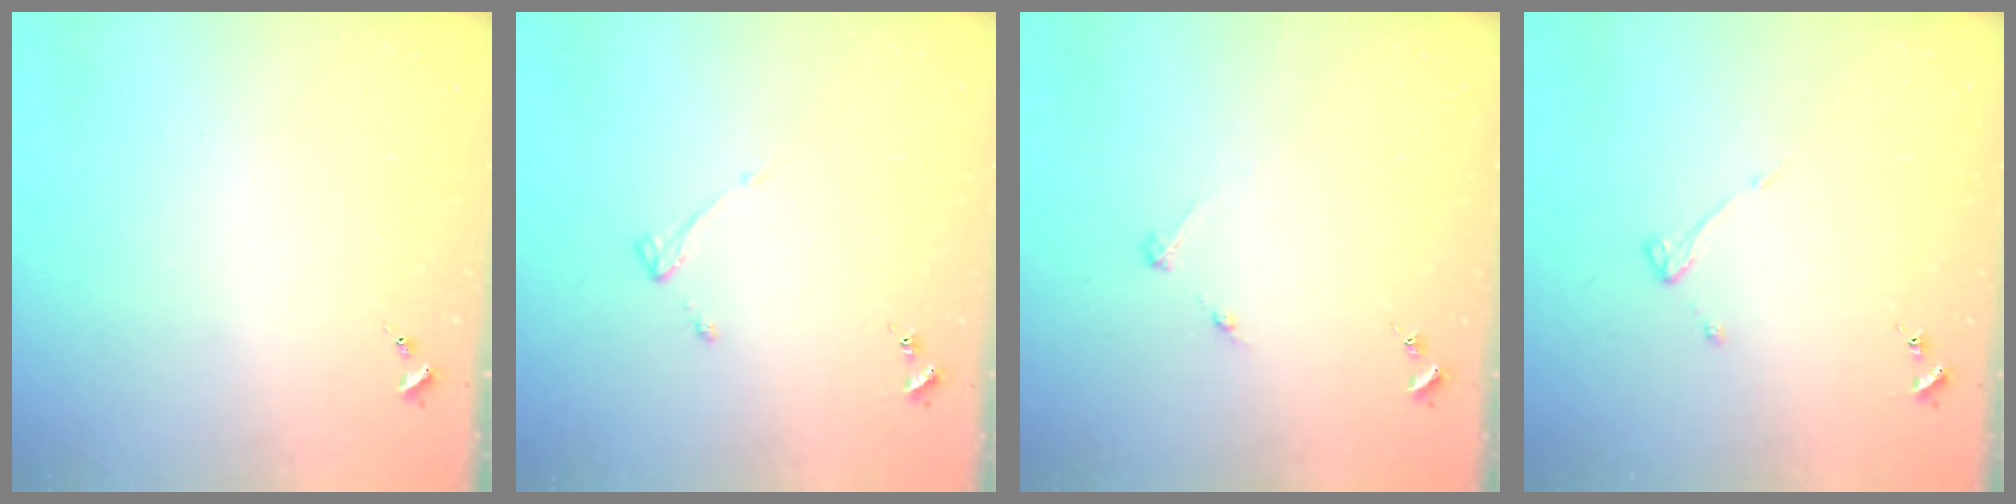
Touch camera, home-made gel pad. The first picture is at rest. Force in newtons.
{"total": 2.9, "press": 2.9, "slide": 0.5}
{"total": 2.7, "press": 2.7, "slide": 0.3}
{"total": 4.3, "press": 4.3, "slide": 0.4}